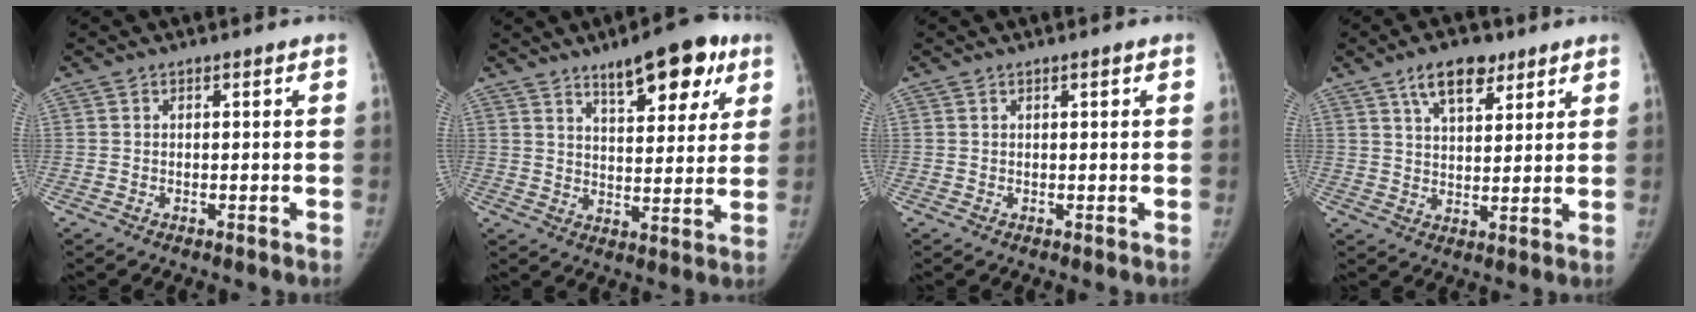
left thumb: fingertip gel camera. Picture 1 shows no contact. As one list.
[{"total": 13.6, "force": [8.1, 5.2, 9.5], "torque": [-0.096, -0.030, 0.116]}, {"total": 0.6, "force": [0.3, 0.1, 0.5], "torque": [-0.008, 0.001, 0.005]}, {"total": 8.5, "force": [5.2, 4.2, 5.1], "torque": [-0.060, -0.024, 0.087]}]